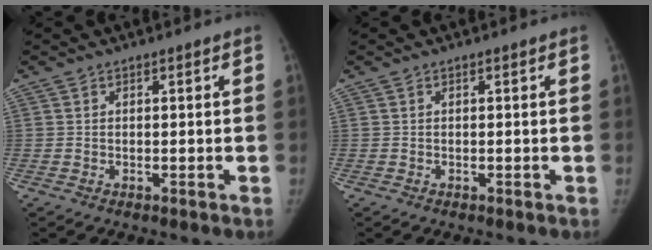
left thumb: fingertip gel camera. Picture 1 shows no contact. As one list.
[{"total": 0.0}]